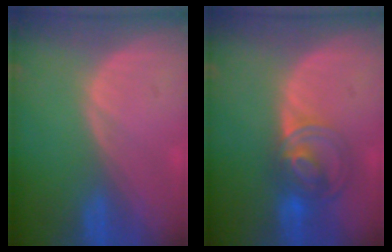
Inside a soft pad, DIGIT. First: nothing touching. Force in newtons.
{"total": 7.5, "press": 6.2, "slide": 4.1}